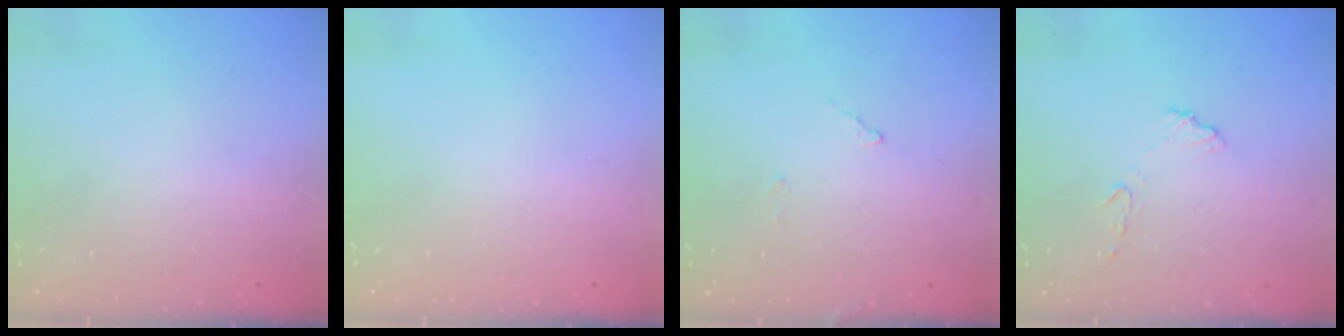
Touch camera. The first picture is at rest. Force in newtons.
{"total": 0.0}
{"total": 8.1, "press": 8.1, "slide": 0.4}
{"total": 9.2, "press": 9.2, "slide": 0.5}